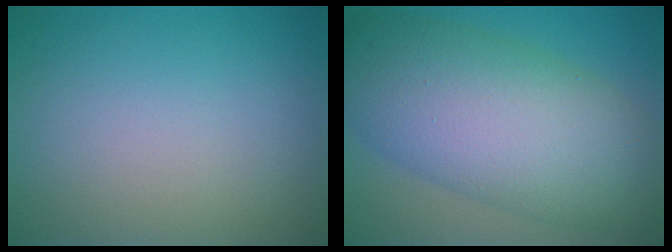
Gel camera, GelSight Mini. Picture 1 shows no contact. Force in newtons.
{"total": 11.9, "press": 11.9, "slide": 0.3}